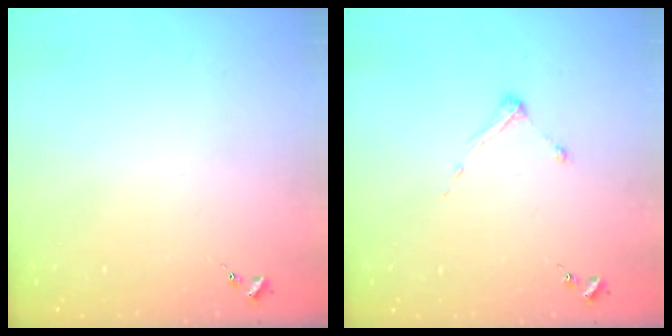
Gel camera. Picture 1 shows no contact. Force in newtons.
{"total": 3.9, "press": 3.8, "slide": 0.4}